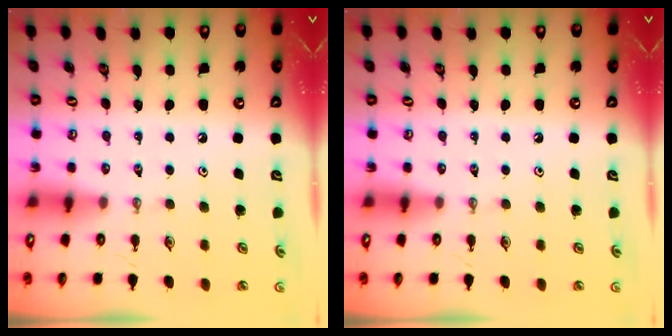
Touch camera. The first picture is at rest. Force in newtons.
{"total": 0.0}